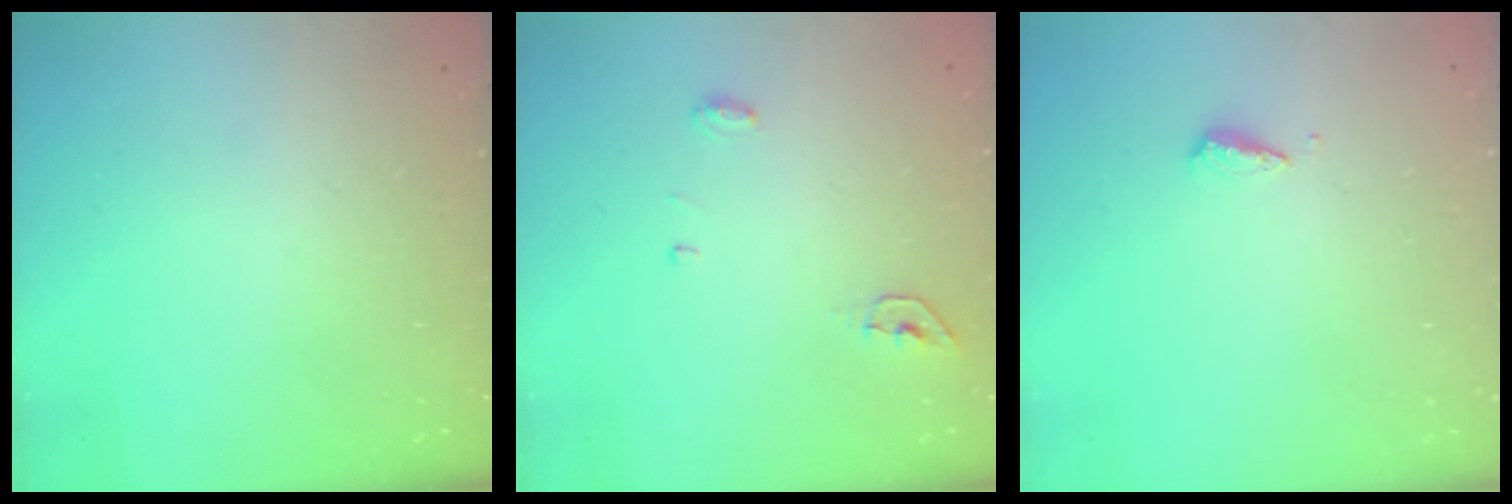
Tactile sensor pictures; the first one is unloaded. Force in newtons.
{"total": 4.5, "press": 4.2, "slide": 1.5}
{"total": 3.0, "press": 3.0, "slide": 0.2}